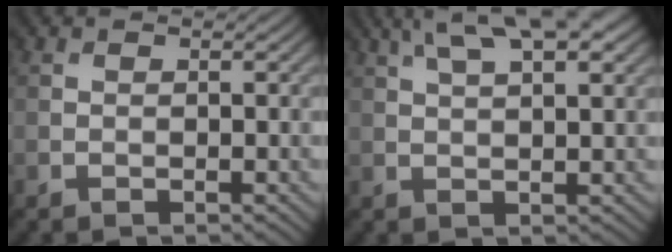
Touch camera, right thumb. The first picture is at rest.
{"total": 7.6, "force": [4.4, 2.3, 5.7], "torque": [-0.096, 0.017, 0.071]}